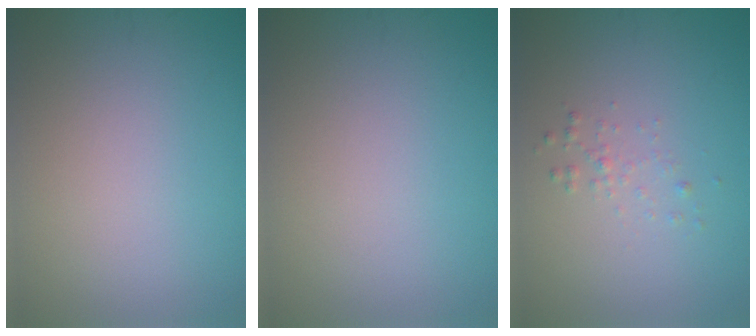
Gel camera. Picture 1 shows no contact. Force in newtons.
{"total": 0.0}
{"total": 0.9, "press": 0.9, "slide": 0.0}